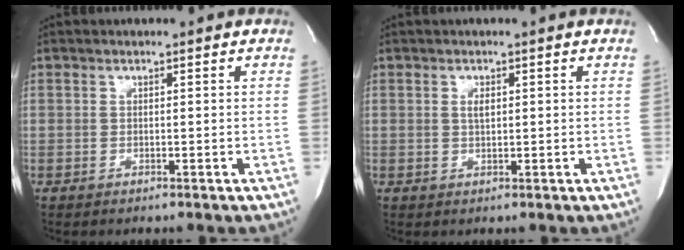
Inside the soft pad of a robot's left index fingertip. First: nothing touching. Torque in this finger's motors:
{"motor_torque": [0.77, 0.16, -0.01, -0.01]}